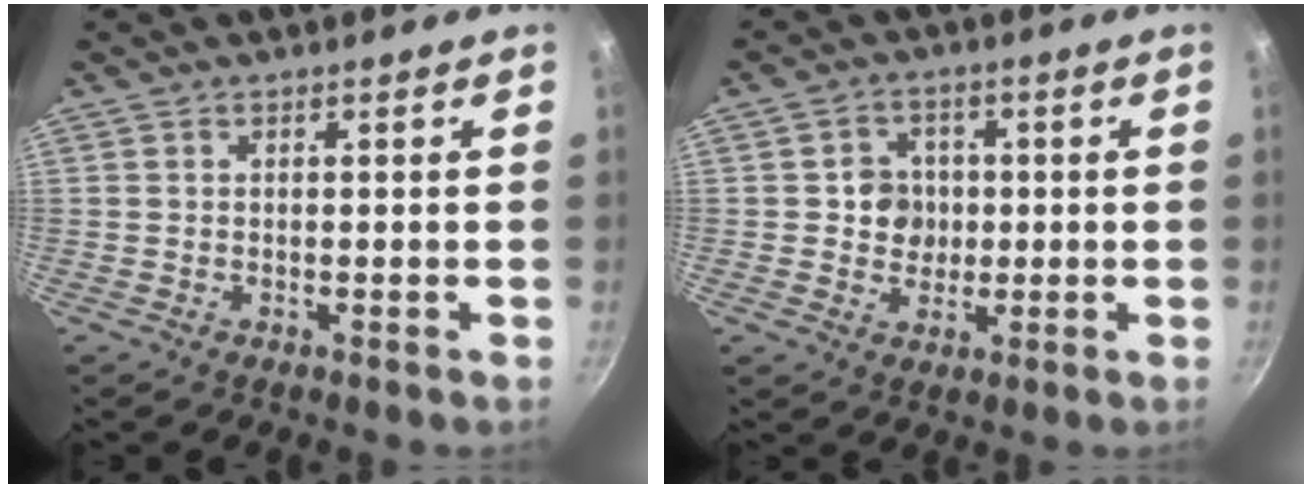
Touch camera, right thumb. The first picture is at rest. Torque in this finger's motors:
{"motor_torque": [0.02, -0.02, 0.46, -0.05, 0.07]}